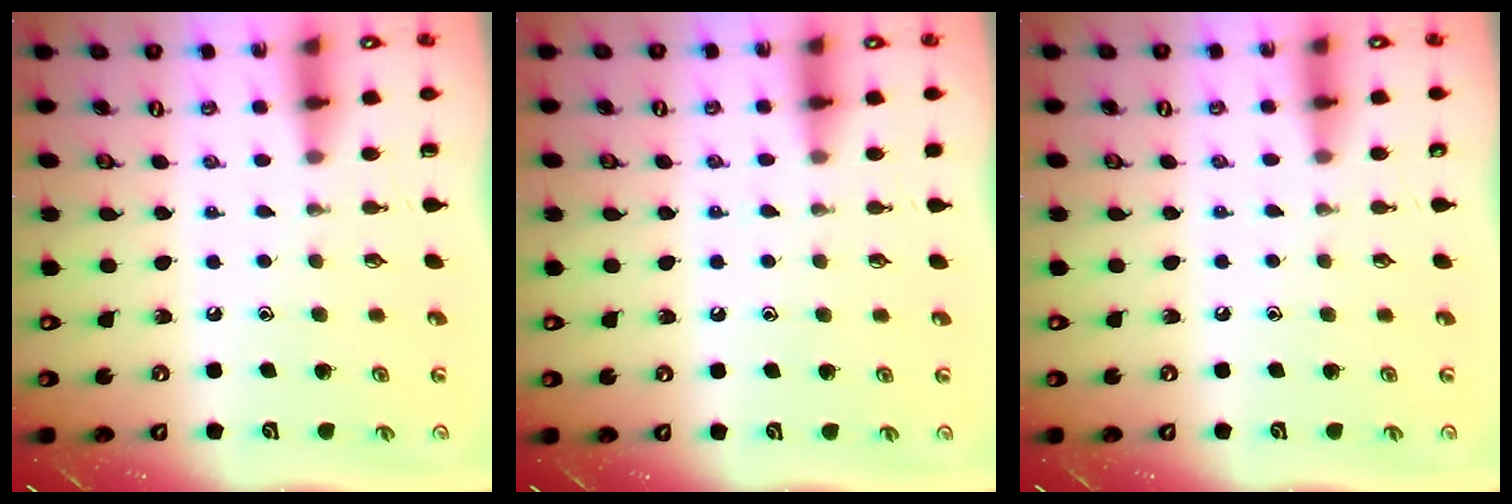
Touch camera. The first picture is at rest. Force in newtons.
{"total": 6.0, "press": 5.9, "slide": 0.8}
{"total": 3.2, "press": 3.2, "slide": 0.6}